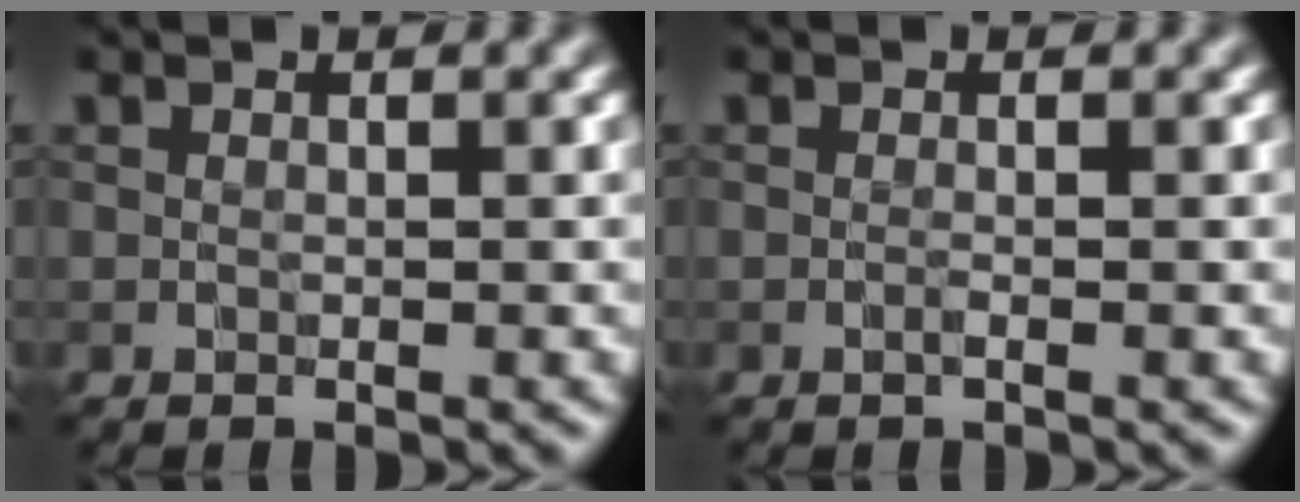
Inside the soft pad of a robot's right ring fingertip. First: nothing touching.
{"total": 0.6, "force": [-0.2, 0.1, 0.6], "torque": [-0.010, -0.002, -0.006]}